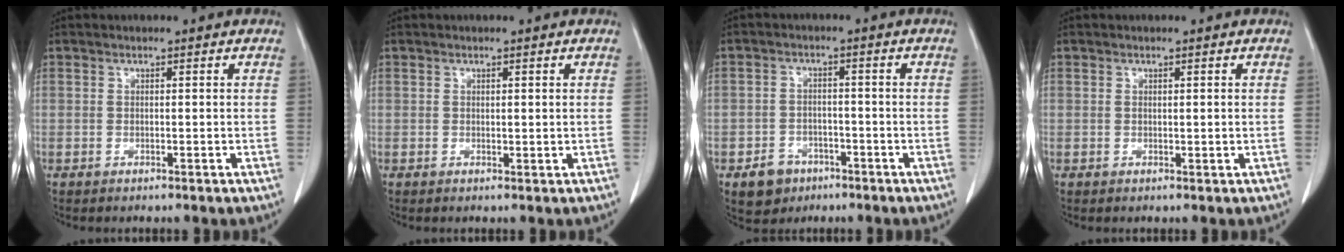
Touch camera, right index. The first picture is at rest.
{"total": 0.0}
{"total": 5.3, "force": [-3.0, 4.1, 1.2], "torque": [-0.016, 0.009, -0.042]}
{"total": 0.0}